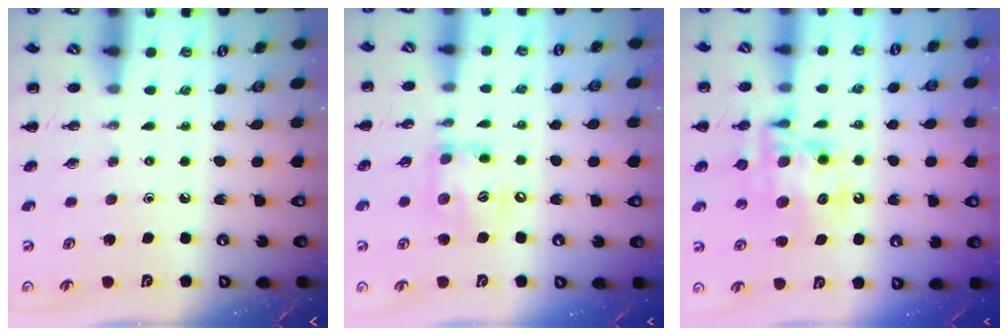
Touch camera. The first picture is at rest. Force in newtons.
{"total": 11.5, "press": 11.4, "slide": 1.8}
{"total": 13.5, "press": 13.1, "slide": 2.9}